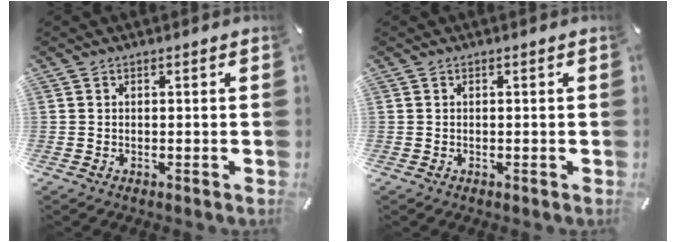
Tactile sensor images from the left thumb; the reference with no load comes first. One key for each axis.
{"total": 0.0}